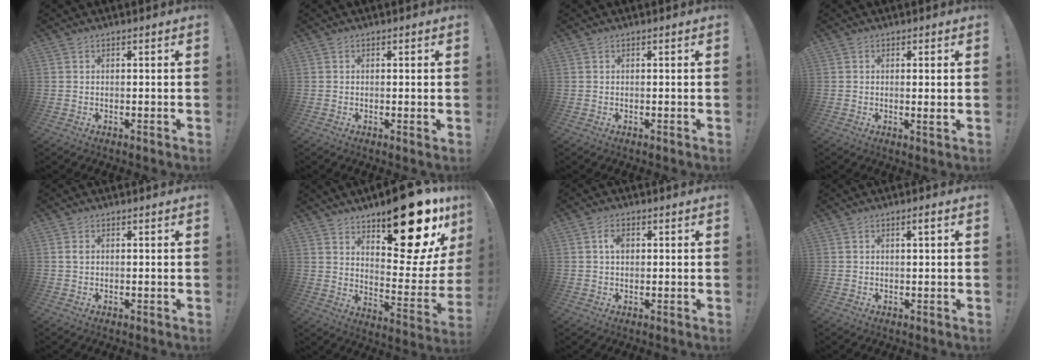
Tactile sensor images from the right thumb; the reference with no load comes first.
{"total": 1.3, "force": [0.3, 0.3, 1.2], "torque": [-0.011, -0.003, 0.003]}
{"total": 0.0}
{"total": 2.1, "force": [0.4, -0.3, 2.0], "torque": [-0.019, -0.010, 0.002]}
{"total": 1.0, "force": [0.2, 0.7, 0.7], "torque": [-0.016, 0.004, 0.004]}
{"total": 23.0, "force": [14.8, 8.1, 15.6], "torque": [-0.190, -0.117, 0.242]}
{"total": 3.4, "force": [0.6, 2.3, 2.5], "torque": [-0.034, 0.002, 0.006]}
{"total": 1.8, "force": [0.6, 0.1, 1.7], "torque": [-0.017, -0.004, 0.006]}